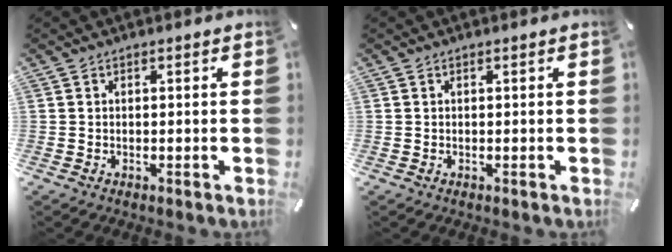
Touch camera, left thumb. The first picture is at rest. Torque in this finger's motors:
{"motor_torque": [0.00, 0.00, -0.01, -0.01, 0.00]}